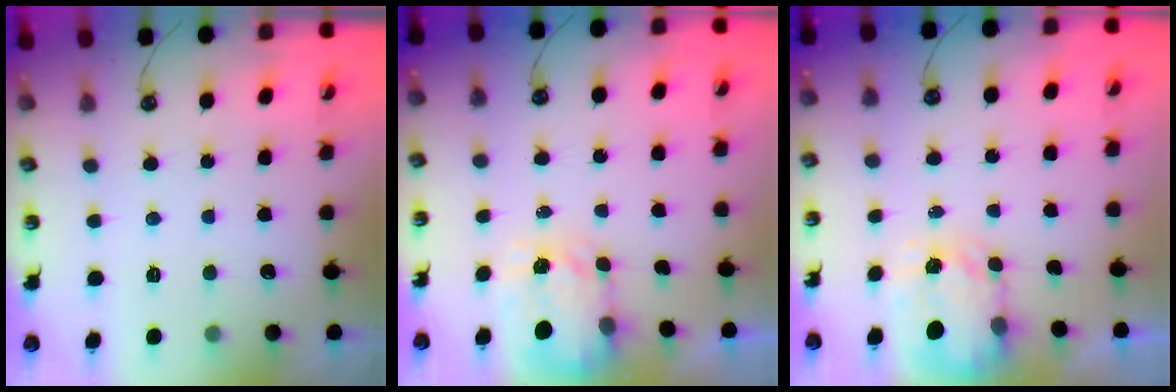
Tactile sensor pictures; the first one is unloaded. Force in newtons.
{"total": 3.6, "press": 3.5, "slide": 0.5}
{"total": 3.5, "press": 3.5, "slide": 0.3}